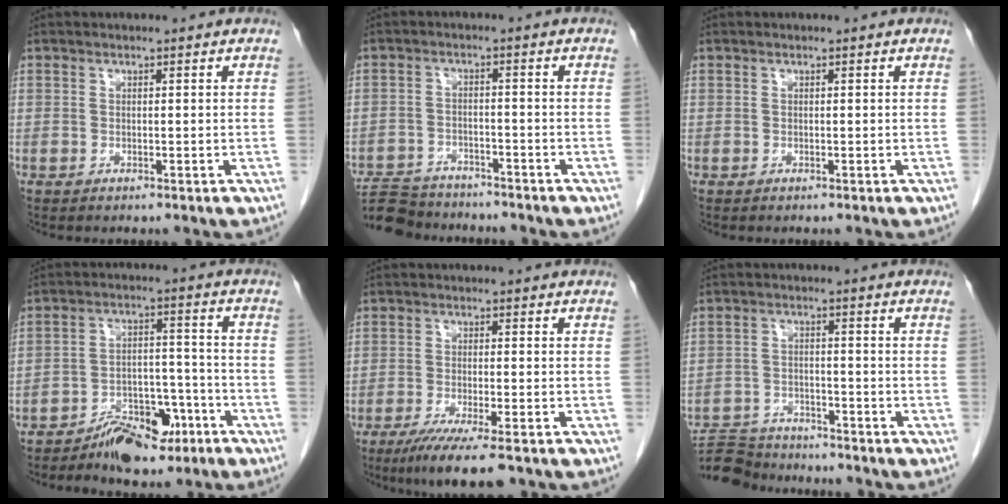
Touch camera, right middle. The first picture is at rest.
{"total": 8.9, "force": [-8.3, 2.8, 1.7], "torque": [-0.033, 0.004, -0.133]}
{"total": 0.0}
{"total": 9.0, "force": [-6.5, 4.2, 4.7], "torque": [-0.069, 0.014, -0.106]}
{"total": 8.3, "force": [-6.0, 0.5, 5.8], "torque": [-0.090, -0.021, -0.091]}
{"total": 9.8, "force": [-9.4, 2.3, 1.5], "torque": [-0.028, 0.006, -0.155]}